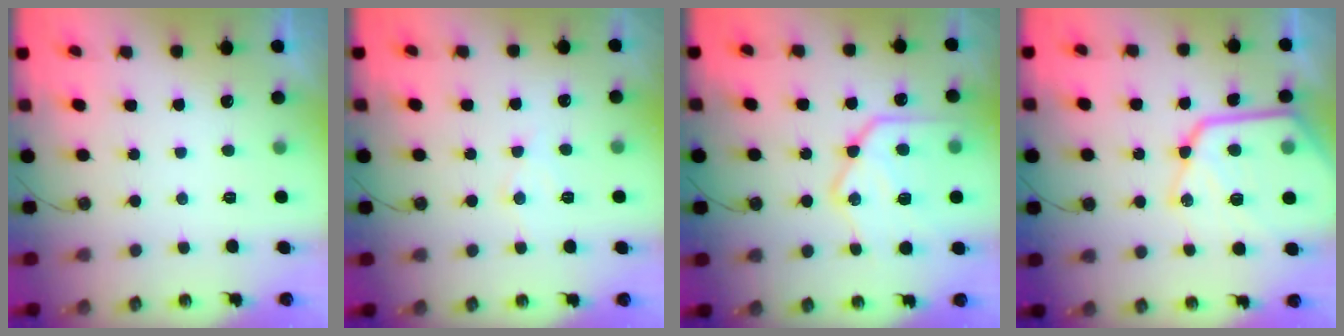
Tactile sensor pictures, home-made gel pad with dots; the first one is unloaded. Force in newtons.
{"total": 5.9, "press": 5.8, "slide": 0.6}
{"total": 20.4, "press": 20.3, "slide": 1.6}
{"total": 21.7, "press": 21.6, "slide": 2.1}